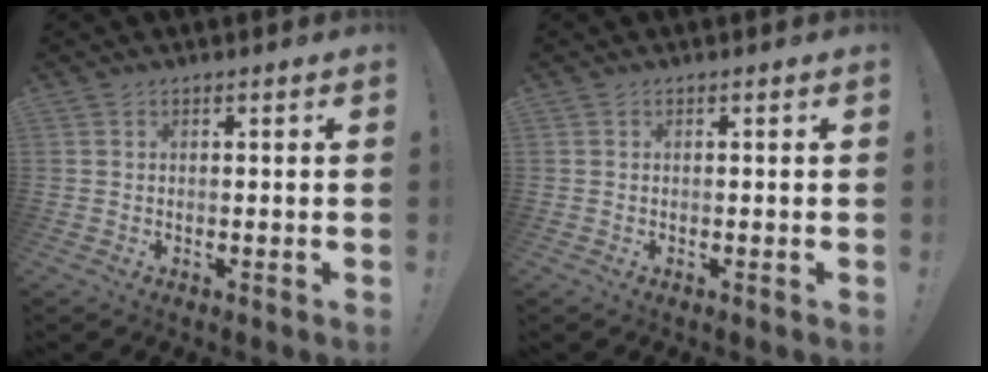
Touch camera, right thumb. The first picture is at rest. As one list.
[{"total": 0.0}]